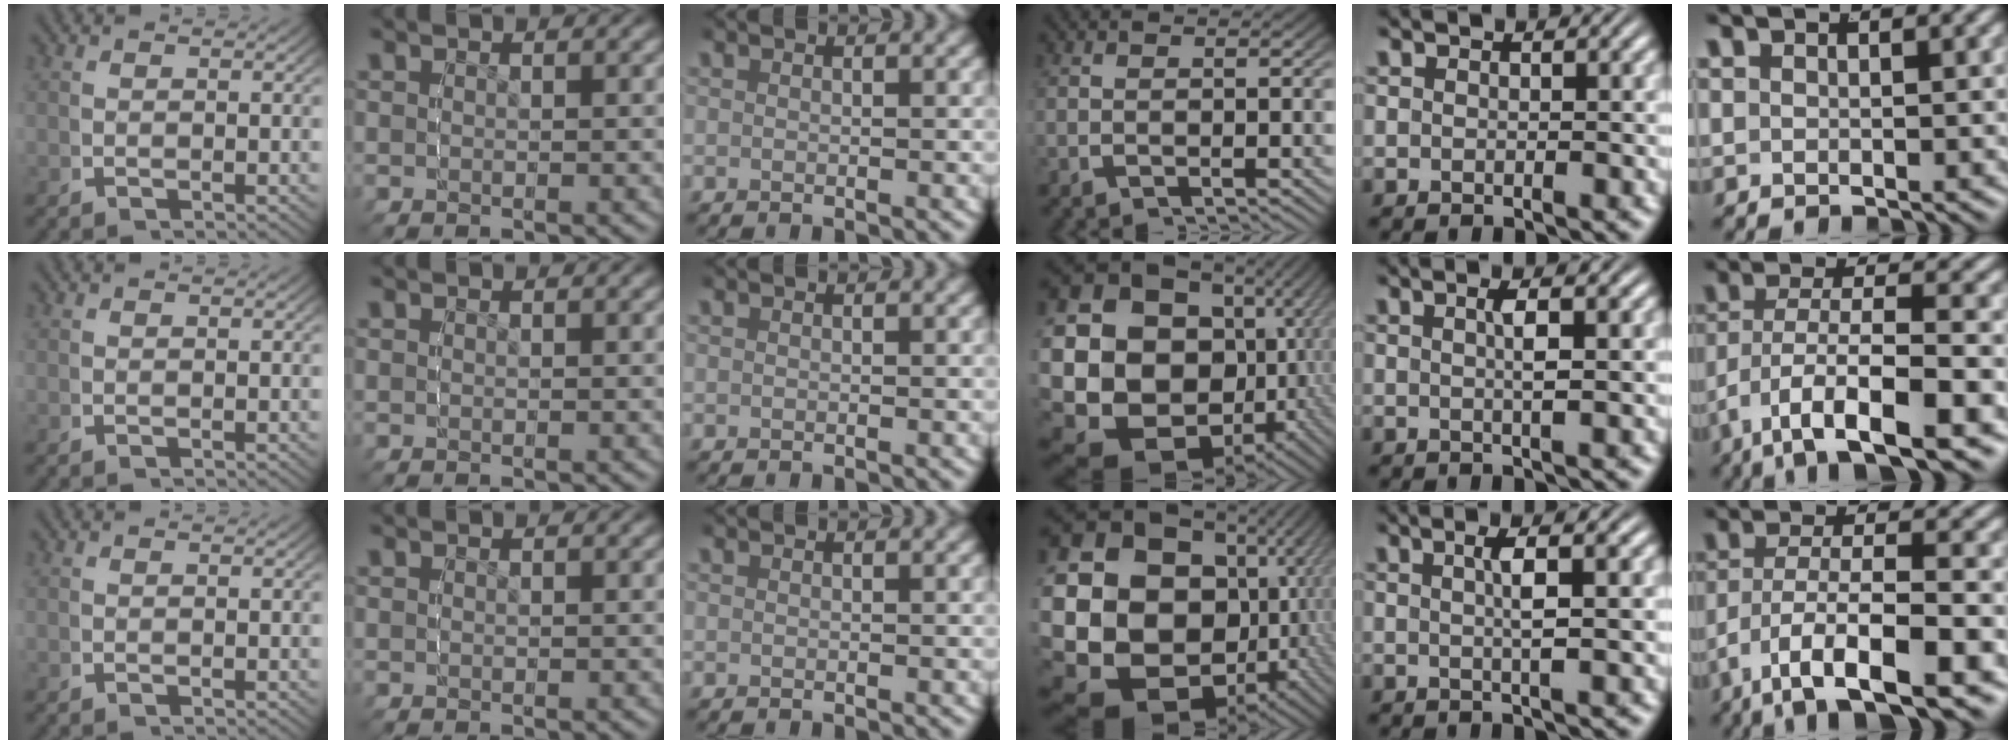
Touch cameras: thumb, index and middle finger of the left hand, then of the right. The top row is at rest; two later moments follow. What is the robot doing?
{"motion": "grasp_and_lifting", "object": "sponge"}